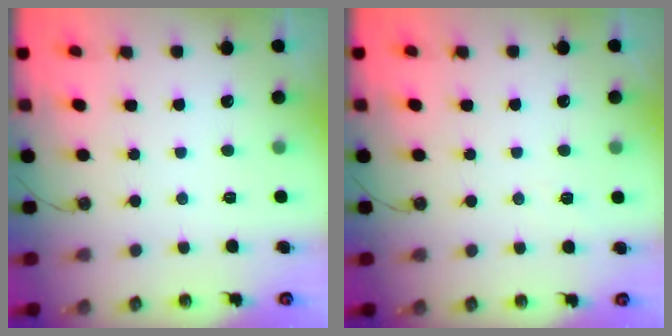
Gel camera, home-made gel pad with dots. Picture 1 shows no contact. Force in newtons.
{"total": 2.4, "press": 1.7, "slide": 1.7}